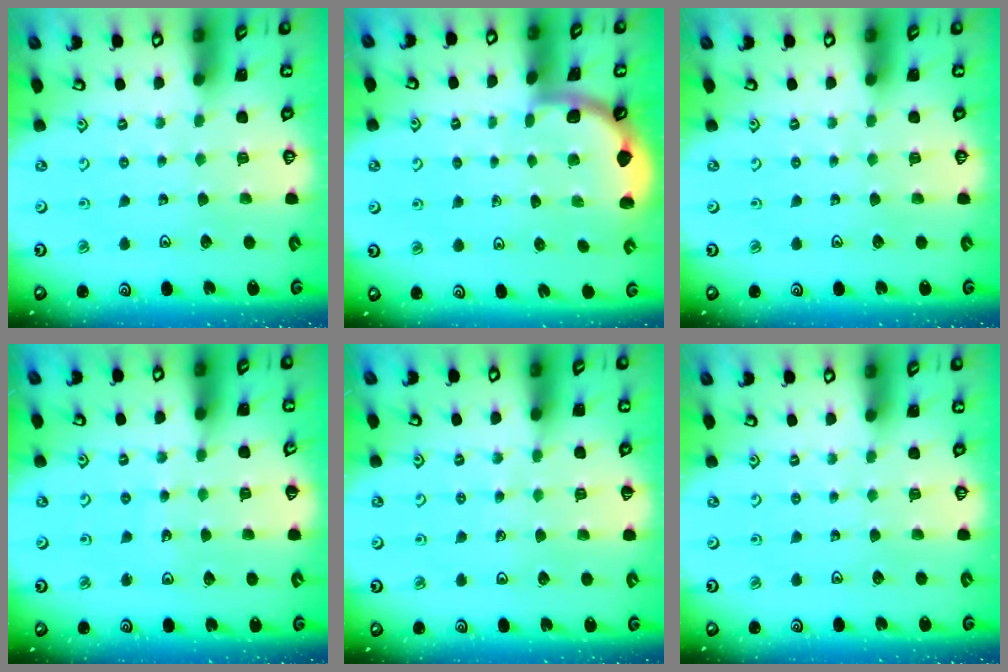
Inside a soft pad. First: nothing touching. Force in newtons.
{"total": 1.9, "press": 1.9, "slide": 0.0}
{"total": 0.0}
{"total": 5.1, "press": 5.1, "slide": 0.5}
{"total": 3.7, "press": 3.6, "slide": 0.7}
{"total": 0.0}